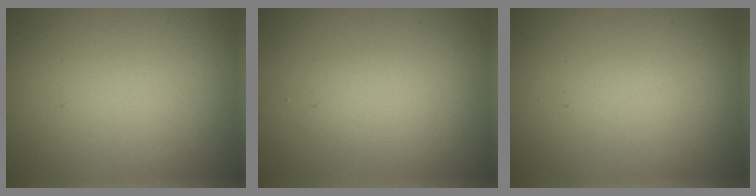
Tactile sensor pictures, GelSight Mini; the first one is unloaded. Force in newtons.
{"total": 1.4, "press": 1.3, "slide": 0.1}
{"total": 0.6, "press": 0.6, "slide": 0.1}